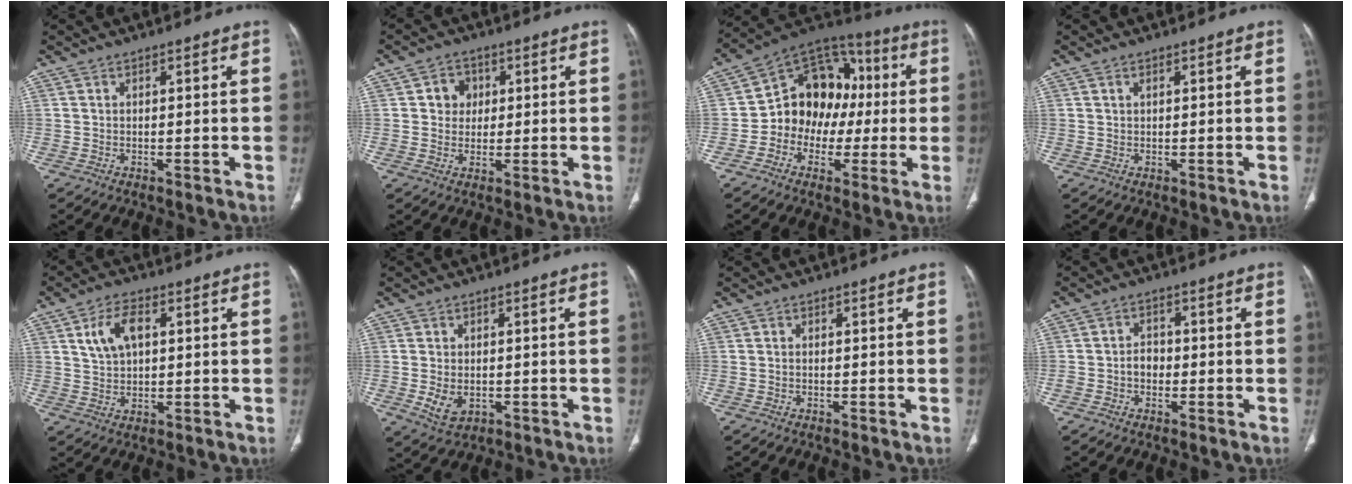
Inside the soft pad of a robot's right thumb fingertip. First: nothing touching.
{"total": 4.7, "force": [1.1, 4.2, 1.8], "torque": [-0.003, 0.003, 0.013]}
{"total": 15.3, "force": [-1.1, 12.8, 8.3], "torque": [-0.075, 0.047, -0.029]}
{"total": 0.5, "force": [0.3, 0.3, 0.3], "torque": [-0.006, 0.001, 0.005]}
{"total": 7.2, "force": [2.3, 4.2, 5.3], "torque": [-0.094, 0.002, 0.045]}
{"total": 4.9, "force": [-0.8, 3.4, 3.4], "torque": [-0.059, -0.005, -0.002]}
{"total": 0.0}
{"total": 3.2, "force": [-0.8, 2.6, 1.8], "torque": [-0.015, 0.012, -0.018]}